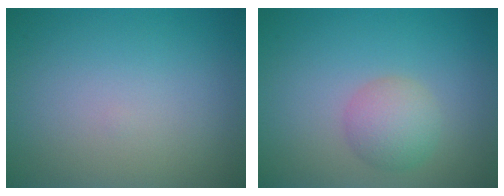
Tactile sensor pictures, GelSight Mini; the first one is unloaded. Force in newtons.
{"total": 2.9, "press": 2.9, "slide": 0.1}